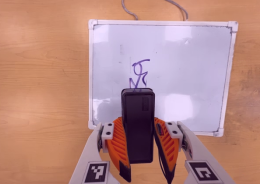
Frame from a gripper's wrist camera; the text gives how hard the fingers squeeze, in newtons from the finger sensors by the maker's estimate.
{"total": 7.2, "left": 6.5, "right": 7.9}